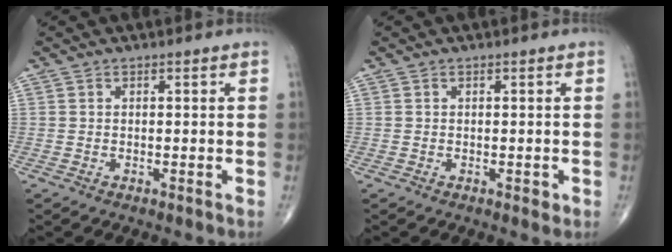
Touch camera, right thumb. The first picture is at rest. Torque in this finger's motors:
{"motor_torque": [0.32, 0.41, -0.10, -0.04, 0.05]}